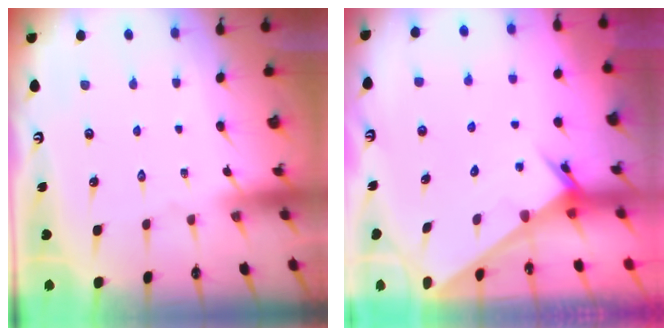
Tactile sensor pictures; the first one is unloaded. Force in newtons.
{"total": 2.4, "press": 2.4, "slide": 0.1}